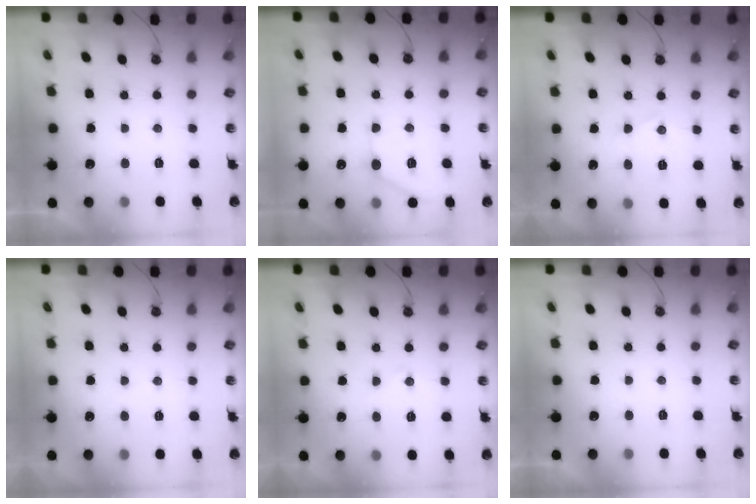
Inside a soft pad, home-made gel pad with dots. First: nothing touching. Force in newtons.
{"total": 10.0, "press": 10.0, "slide": 0.3}
{"total": 8.1, "press": 8.1, "slide": 0.2}
{"total": 4.1, "press": 4.1, "slide": 0.6}
{"total": 6.8, "press": 6.7, "slide": 0.4}
{"total": 0.0}